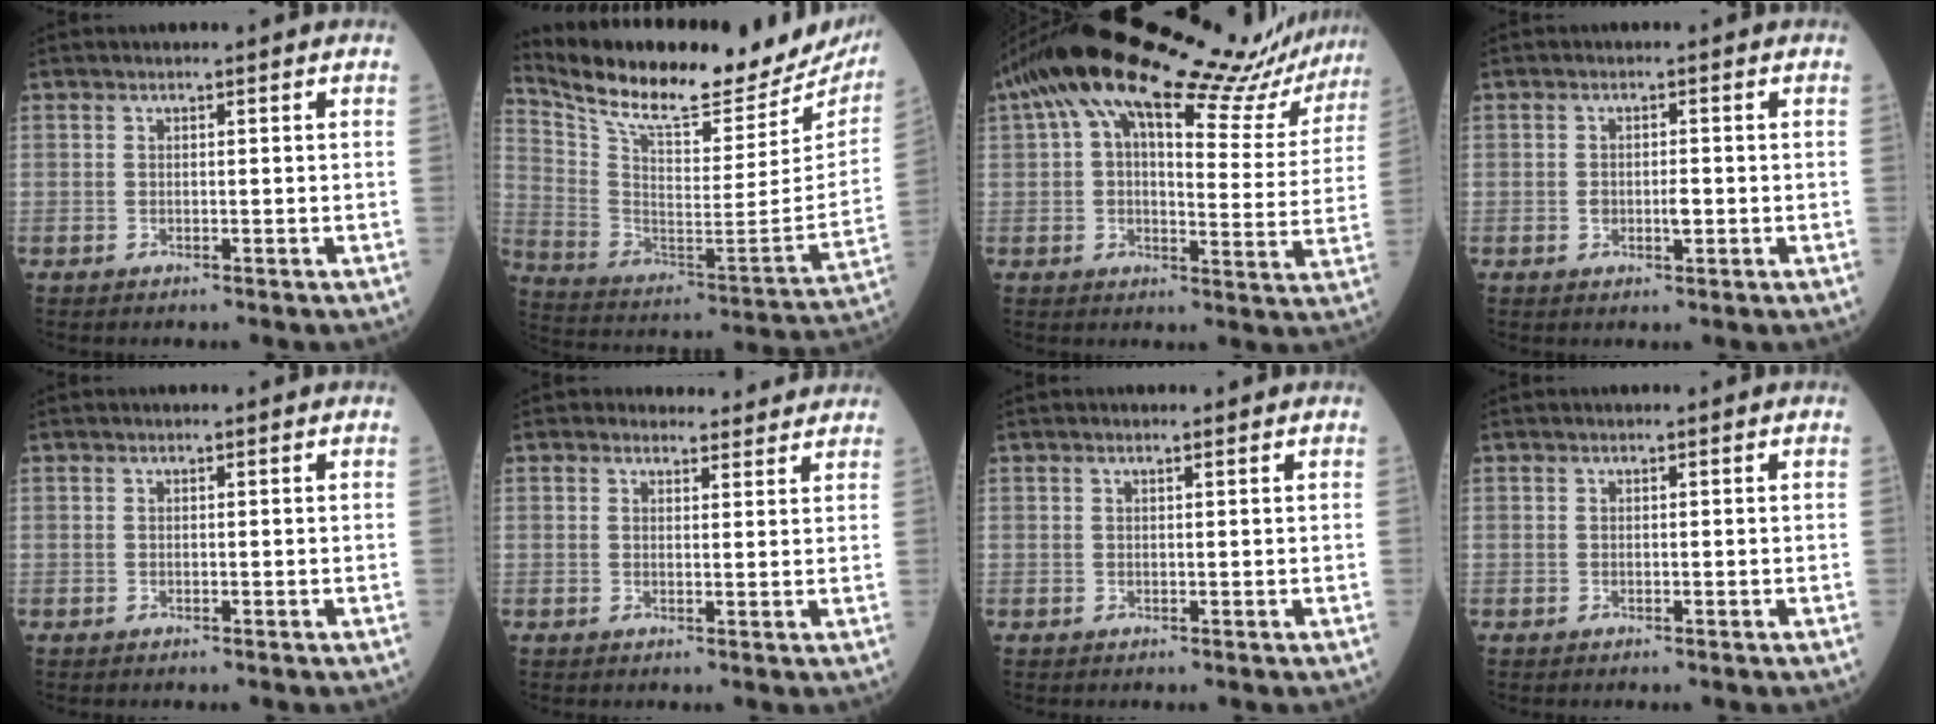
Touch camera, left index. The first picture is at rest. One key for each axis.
{"total": 27.9, "fx": 24.9, "fy": 5.0, "fz": 11.6, "tx": -0.213, "ty": -0.071, "tz": 0.357}
{"total": 24.4, "fx": 20.6, "fy": 4.6, "fz": 12.4, "tx": -0.203, "ty": 0.021, "tz": 0.266}
{"total": 2.1, "fx": -0.3, "fy": 0.9, "fz": 1.9, "tx": -0.034, "ty": 0.001, "tz": -0.002}
{"total": 0.0}
{"total": 4.7, "fx": 4.4, "fy": 1.6, "fz": 0.1, "tx": 0.006, "ty": 0.005, "tz": 0.043}
{"total": 0.9, "fx": 0.7, "fy": 0.1, "fz": 0.5, "tx": -0.013, "ty": 0.008, "tz": 0.013}
{"total": 0.0}